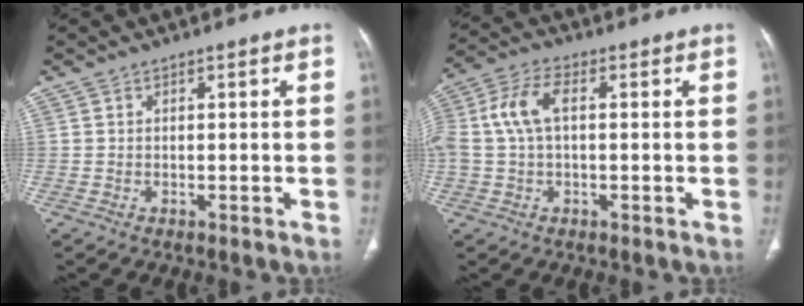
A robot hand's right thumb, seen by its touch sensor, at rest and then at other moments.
{"total": 8.7, "force": [1.0, 4.8, 7.1], "torque": [-0.166, 0.029, 0.016]}